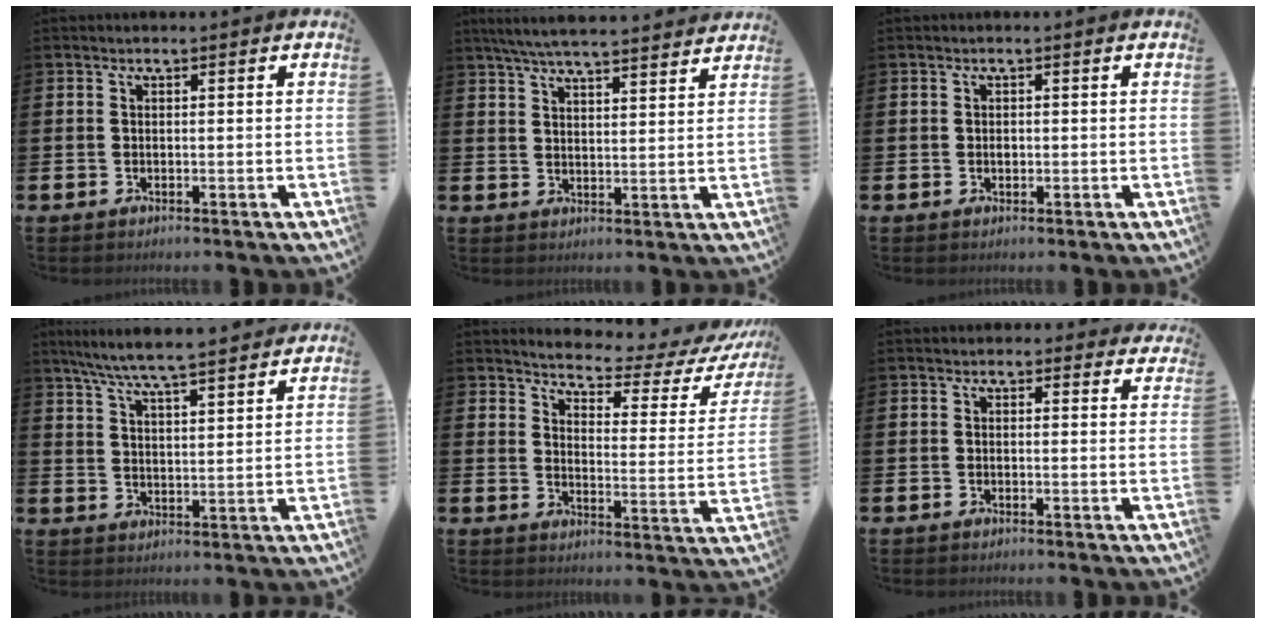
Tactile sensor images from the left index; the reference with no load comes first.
{"total": 6.3, "force": [6.0, 0.3, 1.7], "torque": [-0.051, -0.027, 0.108]}
{"total": 0.7, "force": [0.0, 0.6, 0.4], "torque": [-0.008, 0.003, -0.002]}
{"total": 7.3, "force": [6.9, 0.1, 2.3], "torque": [-0.074, -0.037, 0.124]}
{"total": 4.2, "force": [3.9, 1.0, 1.1], "torque": [-0.040, -0.037, 0.057]}
{"total": 2.8, "force": [2.6, 0.9, 0.0], "torque": [0.012, -0.018, 0.042]}